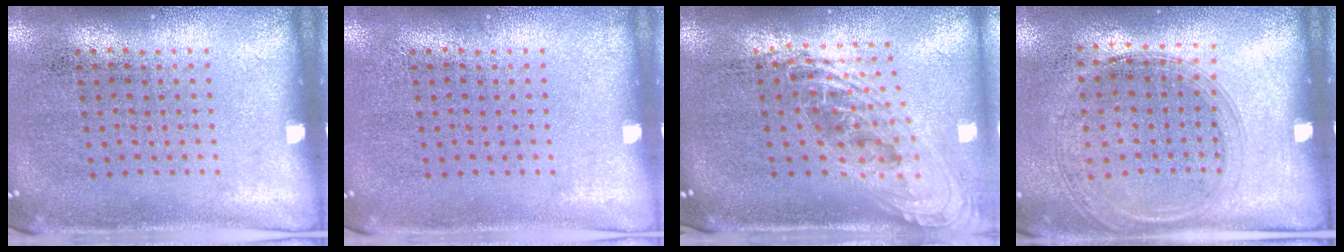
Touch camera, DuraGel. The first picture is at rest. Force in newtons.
{"total": 0.0}
{"total": 2.3, "press": 1.6, "slide": 1.6}
{"total": 1.3, "press": 1.2, "slide": 0.6}